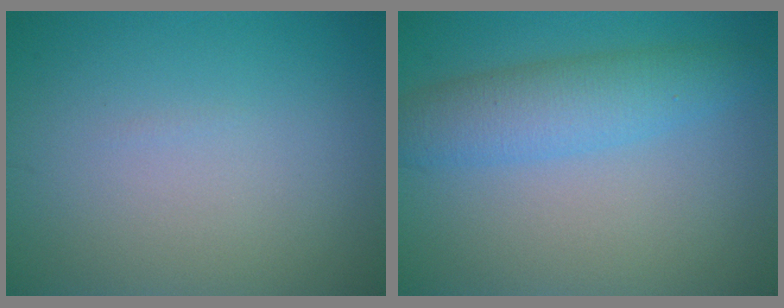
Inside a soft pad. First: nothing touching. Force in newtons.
{"total": 4.5, "press": 4.5, "slide": 0.1}